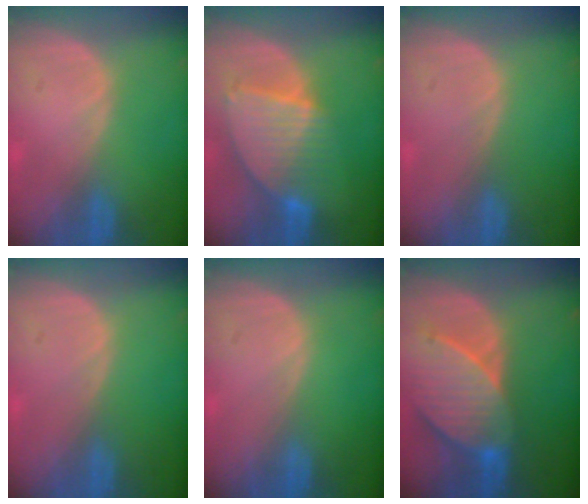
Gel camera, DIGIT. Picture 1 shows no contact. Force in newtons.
{"total": 8.5, "press": 7.4, "slide": 4.2}
{"total": 0.0}
{"total": 0.0}
{"total": 0.0}
{"total": 9.6, "press": 8.7, "slide": 4.0}